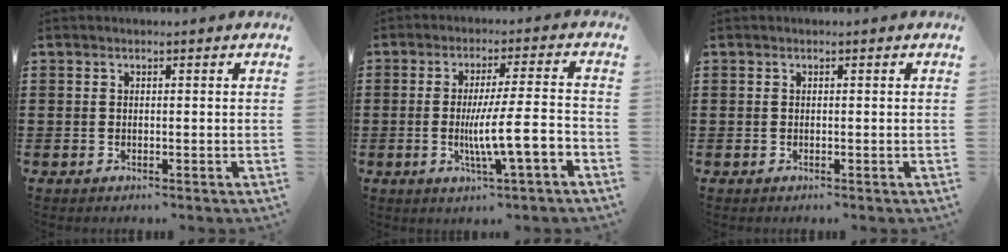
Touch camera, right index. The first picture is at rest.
{"total": 9.3, "force": [-2.8, 0.8, 8.9], "torque": [-0.158, -0.009, -0.052]}
{"total": 0.0}